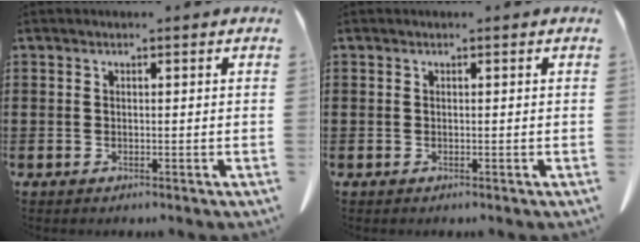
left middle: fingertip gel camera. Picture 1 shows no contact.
{"total": 0.0}